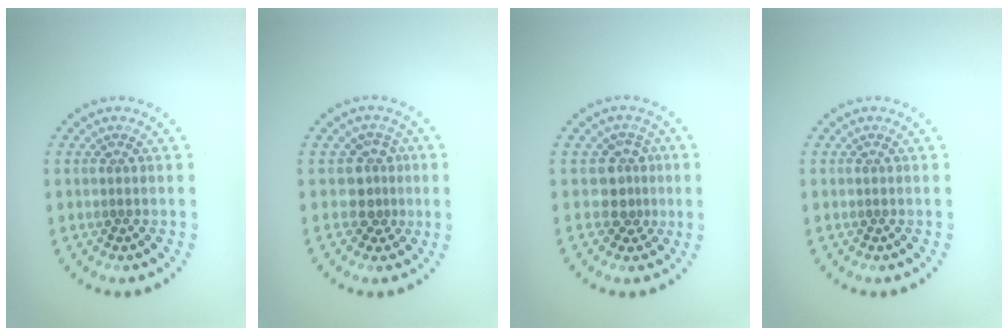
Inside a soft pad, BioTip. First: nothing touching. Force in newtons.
{"total": 2.4, "press": 1.8, "slide": 1.6}
{"total": 2.5, "press": 1.9, "slide": 1.7}
{"total": 0.0}